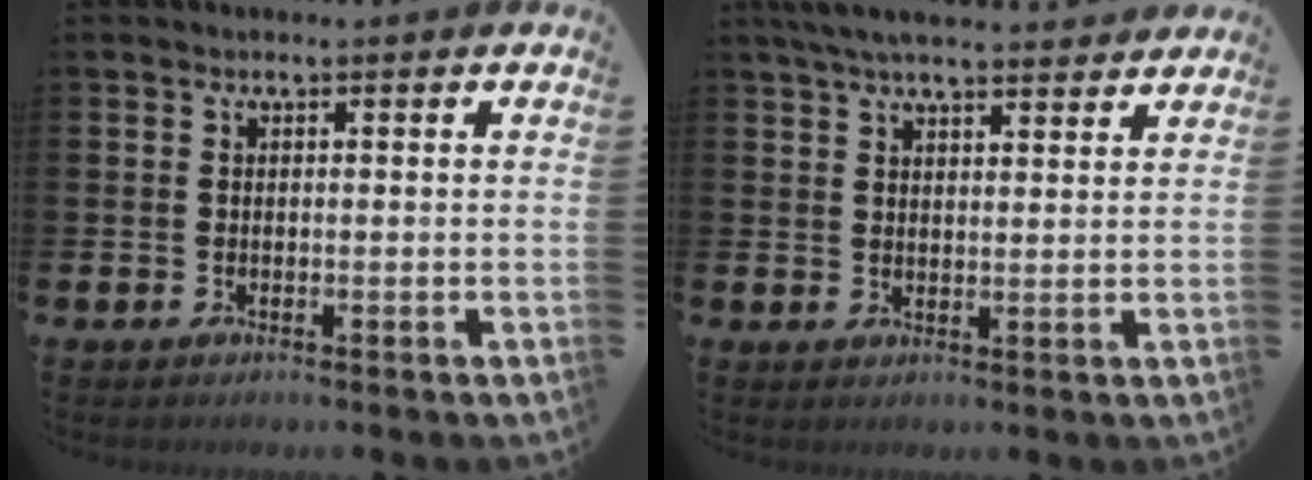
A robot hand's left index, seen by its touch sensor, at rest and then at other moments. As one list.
[{"total": 5.2, "force": [4.8, 0.8, 1.8], "torque": [-0.046, -0.014, 0.089]}]